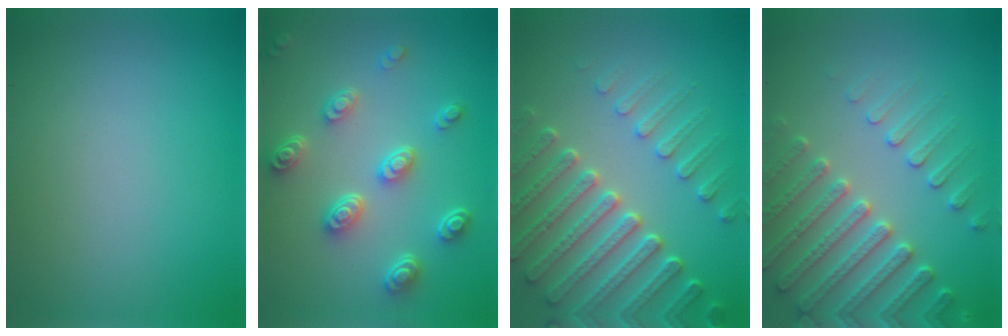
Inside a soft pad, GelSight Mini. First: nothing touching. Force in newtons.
{"total": 4.9, "press": 3.9, "slide": 3.0}
{"total": 6.8, "press": 5.4, "slide": 4.1}
{"total": 4.8, "press": 4.5, "slide": 1.7}